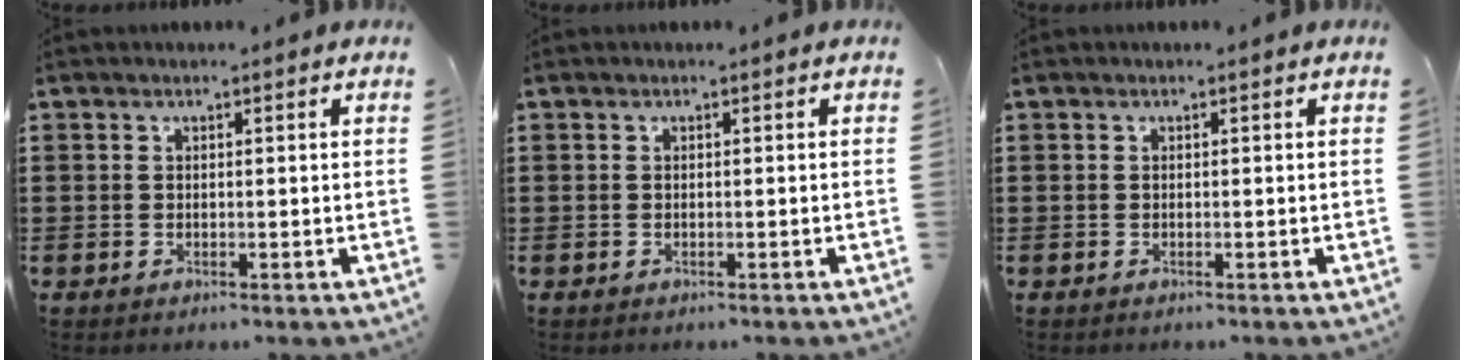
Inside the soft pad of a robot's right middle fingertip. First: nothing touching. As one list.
[{"total": 0.0}, {"total": 0.0}]